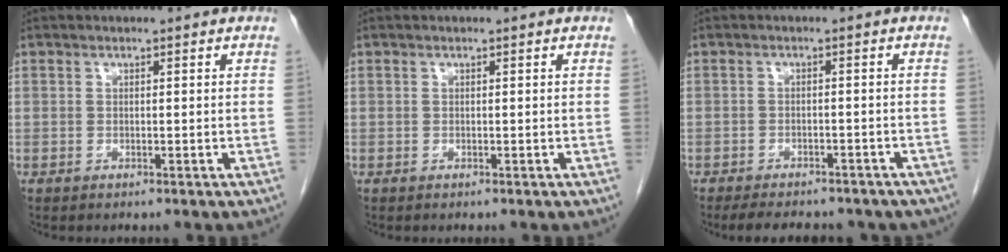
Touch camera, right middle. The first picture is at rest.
{"total": 0.0}
{"total": 12.9, "force": [-10.7, 4.9, 5.3], "torque": [-0.089, -0.003, -0.122]}